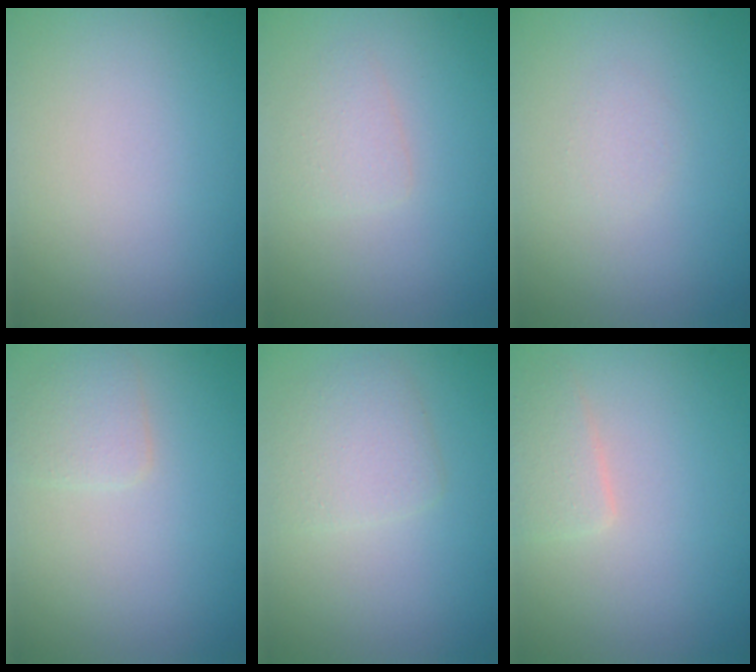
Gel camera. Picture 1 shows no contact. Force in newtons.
{"total": 1.3, "press": 1.3, "slide": 0.1}
{"total": 0.7, "press": 0.7, "slide": 0.0}
{"total": 1.6, "press": 1.6, "slide": 0.1}
{"total": 2.3, "press": 2.3, "slide": 0.0}
{"total": 1.7, "press": 1.7, "slide": 0.1}